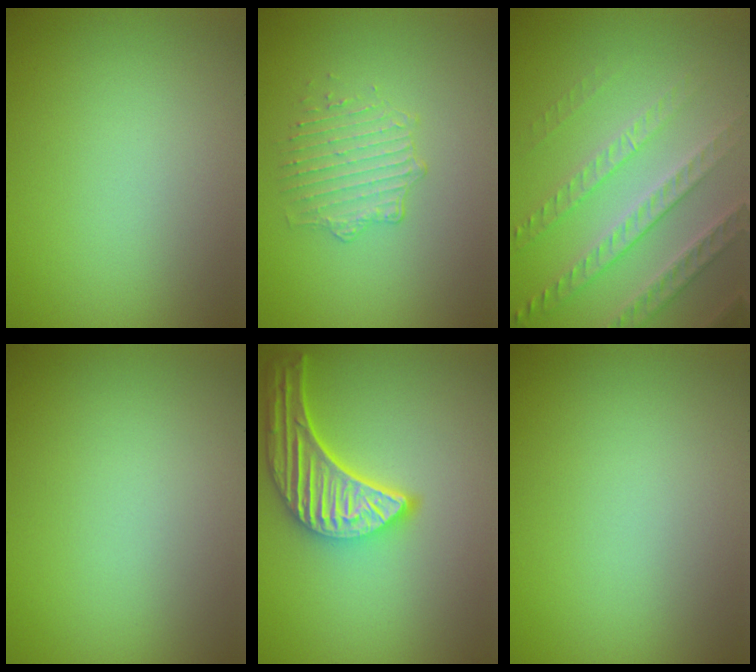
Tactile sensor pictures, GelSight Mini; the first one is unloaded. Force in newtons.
{"total": 1.9, "press": 1.4, "slide": 1.4}
{"total": 4.6, "press": 3.9, "slide": 2.5}
{"total": 0.0}
{"total": 5.5, "press": 4.4, "slide": 3.4}
{"total": 0.0}